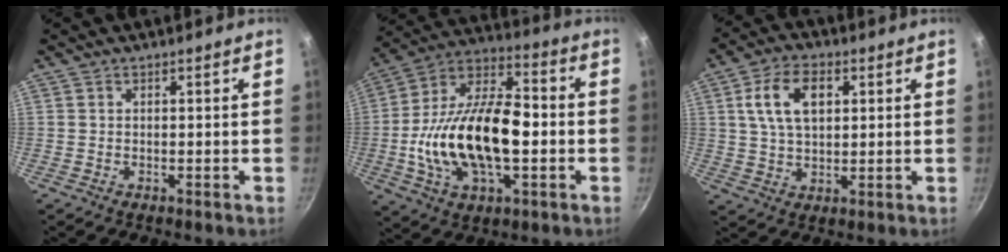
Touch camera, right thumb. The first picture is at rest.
{"total": 22.9, "force": [-2.8, 12.2, 19.2], "torque": [-0.337, 0.039, -0.055]}
{"total": 10.1, "force": [2.9, 6.1, 7.6], "torque": [-0.127, 0.003, 0.050]}